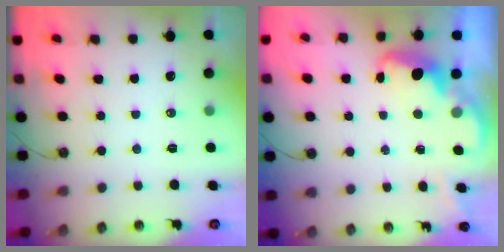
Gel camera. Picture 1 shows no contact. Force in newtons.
{"total": 2.8, "press": 2.6, "slide": 0.8}